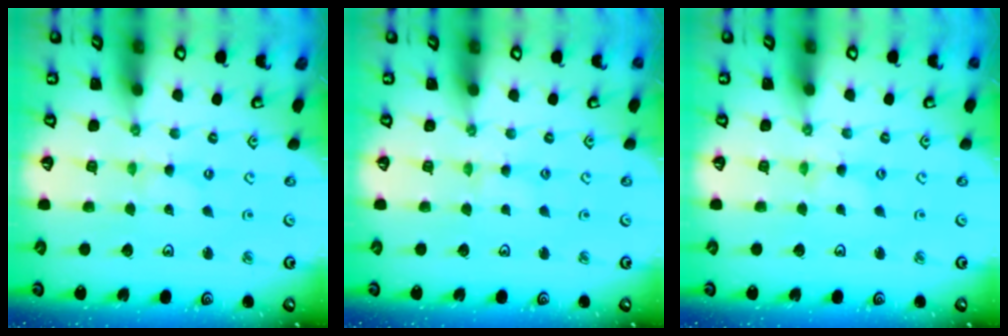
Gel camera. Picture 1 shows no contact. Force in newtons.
{"total": 2.4, "press": 2.4, "slide": 0.4}
{"total": 0.0}